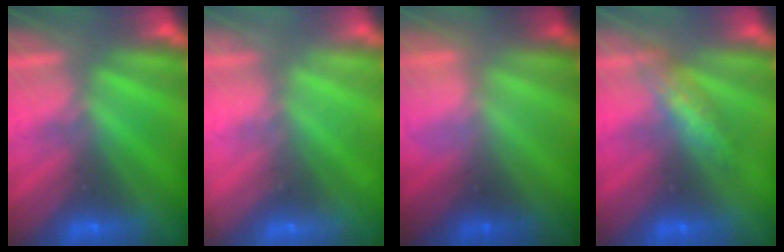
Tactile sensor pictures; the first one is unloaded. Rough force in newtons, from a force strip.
{"total": 2.0}
{"total": 2.4}
{"total": 2.5}